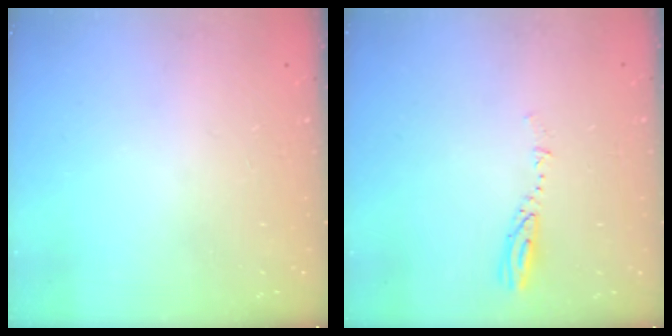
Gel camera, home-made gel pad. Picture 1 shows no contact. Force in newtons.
{"total": 3.6, "press": 3.6, "slide": 0.2}